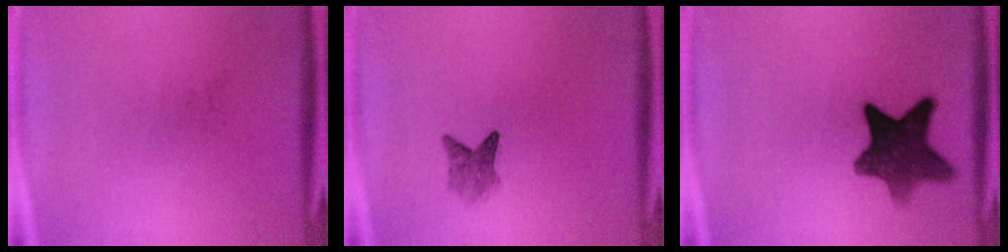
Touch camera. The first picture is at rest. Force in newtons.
{"total": 2.6}
{"total": 10.7}